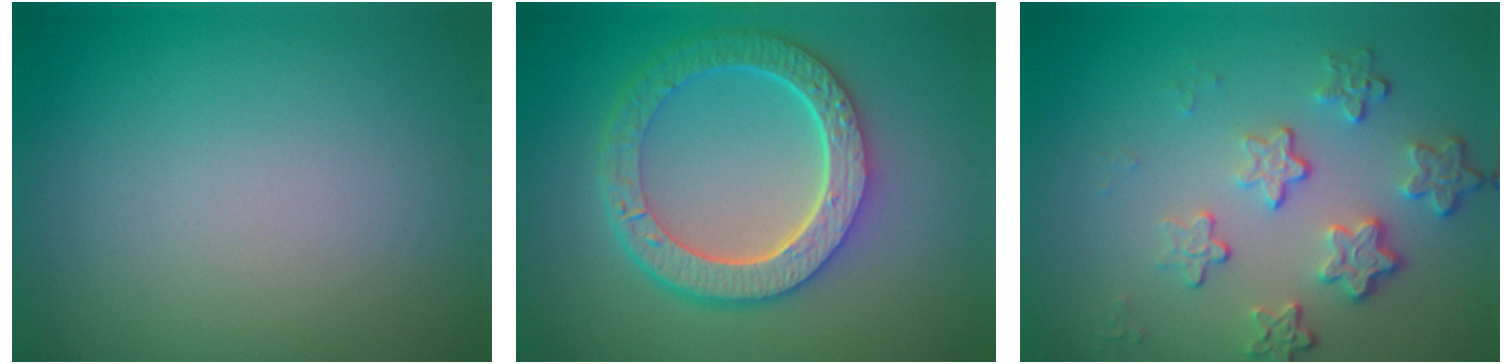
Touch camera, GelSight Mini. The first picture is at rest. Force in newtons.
{"total": 6.4, "press": 4.9, "slide": 4.1}
{"total": 4.4, "press": 3.1, "slide": 3.1}